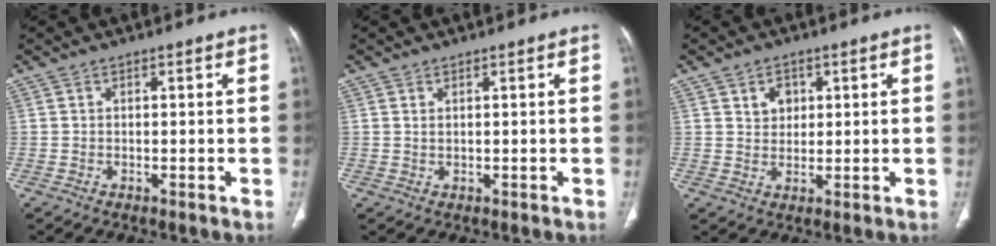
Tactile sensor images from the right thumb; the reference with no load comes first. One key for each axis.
{"total": 0.7, "fx": 0.4, "fy": 0.3, "fz": 0.5, "tx": -0.010, "ty": 0.000, "tz": 0.010}
{"total": 3.7, "fx": 1.6, "fy": 2.9, "fz": 1.7, "tx": -0.009, "ty": -0.009, "tz": 0.029}